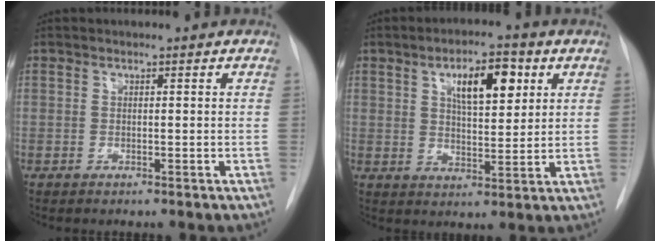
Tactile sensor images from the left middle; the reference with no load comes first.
{"total": 8.6, "force": [3.5, 3.1, 7.2], "torque": [-0.114, 0.010, 0.058]}